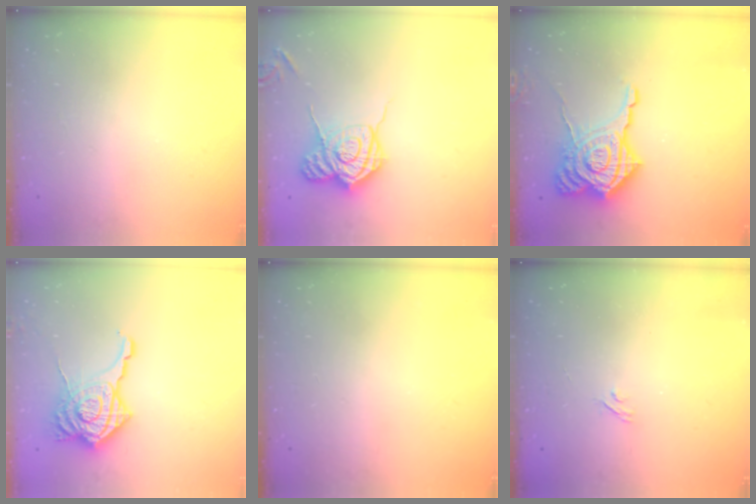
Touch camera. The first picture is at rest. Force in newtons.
{"total": 14.2, "press": 14.1, "slide": 0.8}
{"total": 20.6, "press": 20.5, "slide": 1.6}
{"total": 15.7, "press": 15.6, "slide": 1.6}
{"total": 0.0}
{"total": 2.2, "press": 1.9, "slide": 1.1}